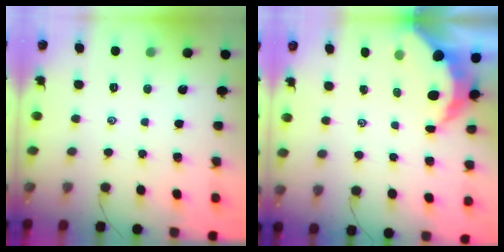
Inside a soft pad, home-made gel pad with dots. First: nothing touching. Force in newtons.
{"total": 5.9, "press": 5.8, "slide": 0.9}